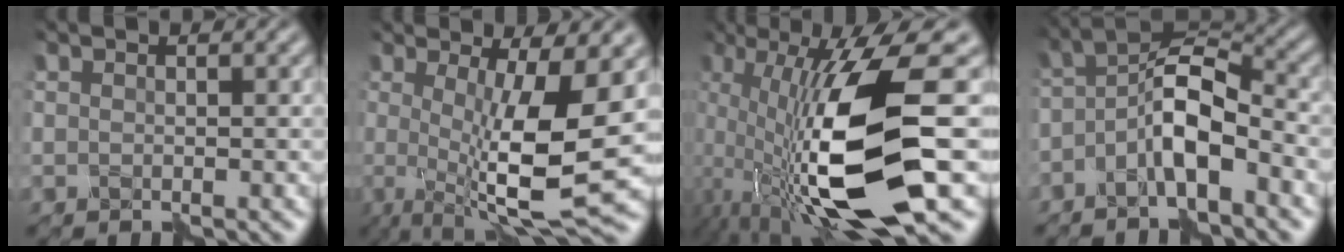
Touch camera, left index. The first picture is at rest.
{"total": 9.7, "force": [-0.7, 2.2, 9.4], "torque": [-0.139, -0.005, -0.017]}
{"total": 13.5, "force": [-3.7, 3.3, 12.6], "torque": [-0.238, -0.010, -0.069]}
{"total": 5.2, "force": [-2.6, 2.0, 4.1], "torque": [-0.074, 0.019, -0.057]}